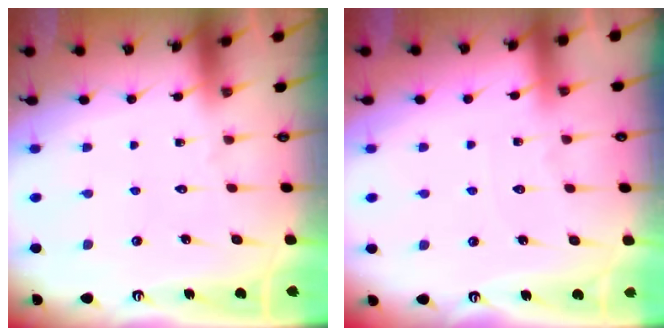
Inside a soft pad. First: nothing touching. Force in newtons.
{"total": 3.1, "press": 3.1, "slide": 0.5}